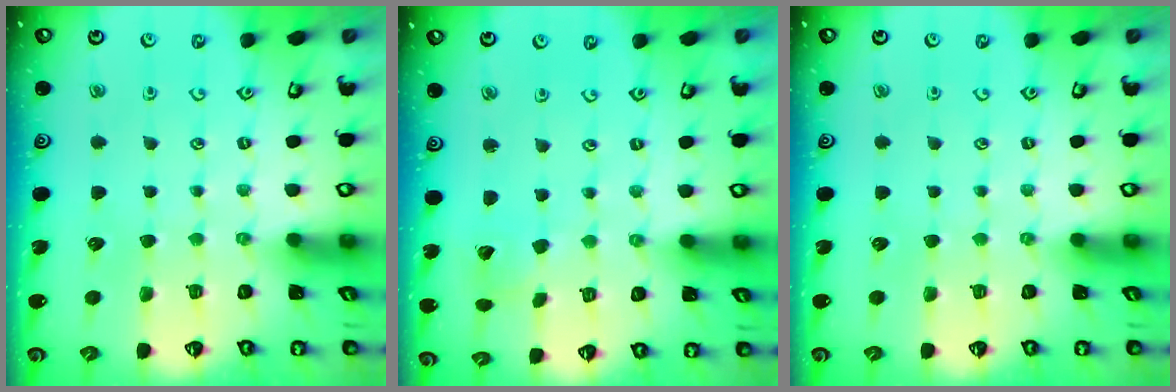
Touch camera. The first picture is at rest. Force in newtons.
{"total": 3.6, "press": 3.5, "slide": 0.5}
{"total": 0.0}